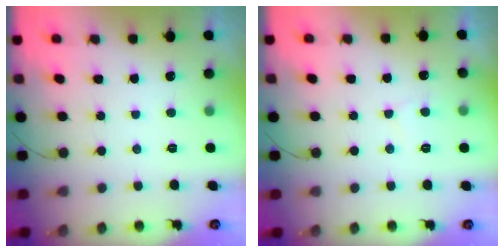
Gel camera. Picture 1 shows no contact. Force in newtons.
{"total": 3.4, "press": 3.4, "slide": 0.5}